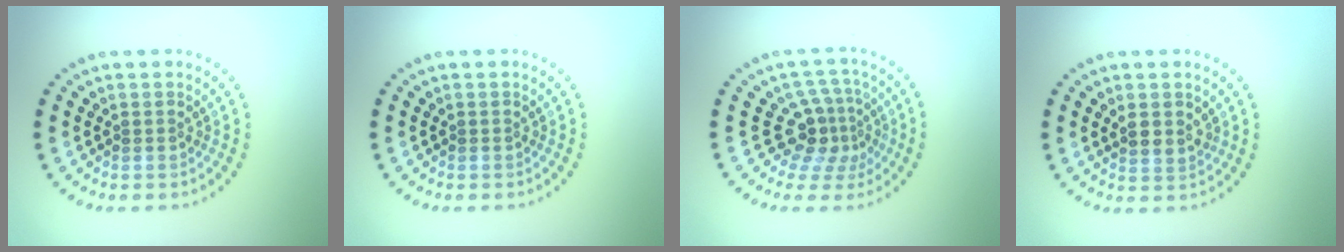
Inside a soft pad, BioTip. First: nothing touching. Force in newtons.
{"total": 0.0}
{"total": 3.8, "press": 2.7, "slide": 2.7}
{"total": 1.5, "press": 1.3, "slide": 0.8}